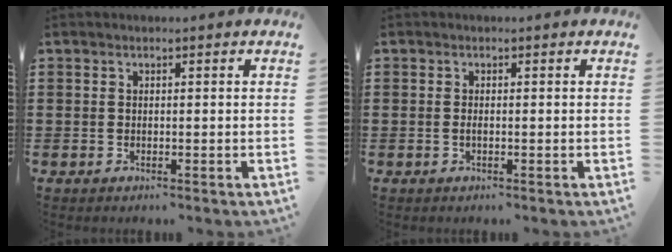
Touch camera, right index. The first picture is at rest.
{"total": 0.6, "force": [-0.2, 0.1, 0.6], "torque": [-0.012, -0.004, -0.002]}